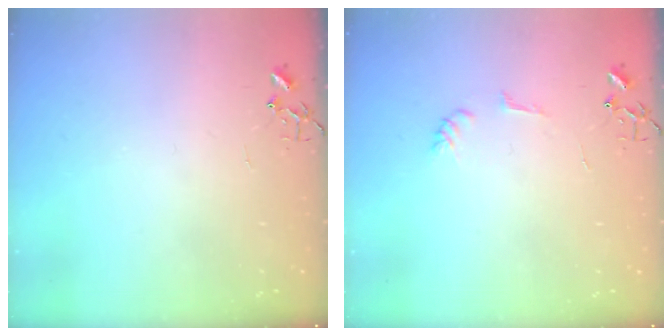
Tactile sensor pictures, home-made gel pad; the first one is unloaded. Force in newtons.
{"total": 5.3, "press": 5.3, "slide": 0.6}